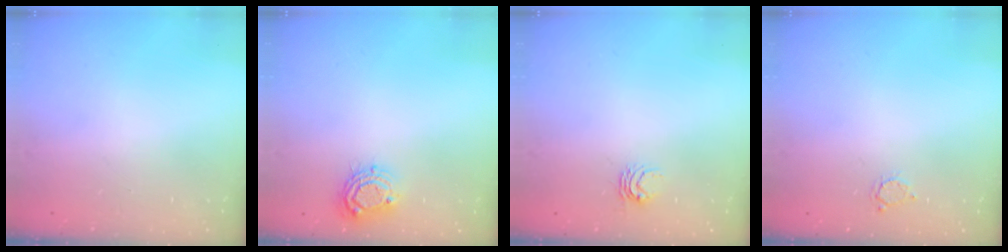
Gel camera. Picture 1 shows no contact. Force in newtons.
{"total": 8.1, "press": 8.1, "slide": 0.7}
{"total": 4.1, "press": 4.0, "slide": 0.5}
{"total": 2.8, "press": 2.8, "slide": 0.4}